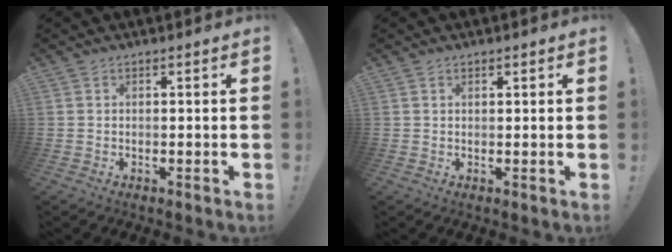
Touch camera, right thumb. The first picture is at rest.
{"total": 0.6, "force": [0.5, 0.3, 0.2], "torque": [0.002, -0.002, 0.008]}